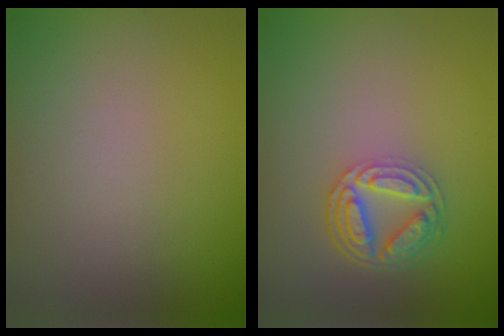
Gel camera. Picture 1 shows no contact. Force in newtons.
{"total": 4.7, "press": 3.6, "slide": 2.9}